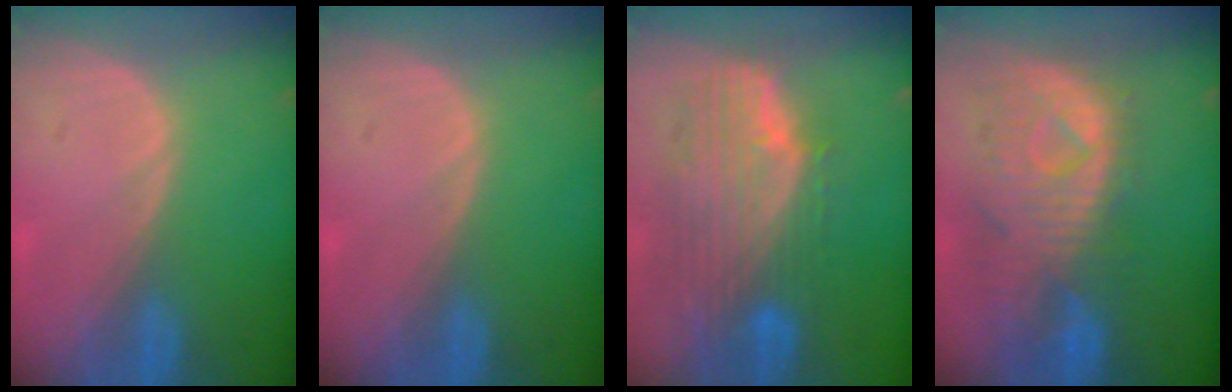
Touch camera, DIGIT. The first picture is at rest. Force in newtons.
{"total": 0.0}
{"total": 10.8, "press": 9.3, "slide": 5.5}
{"total": 11.2, "press": 9.7, "slide": 5.4}